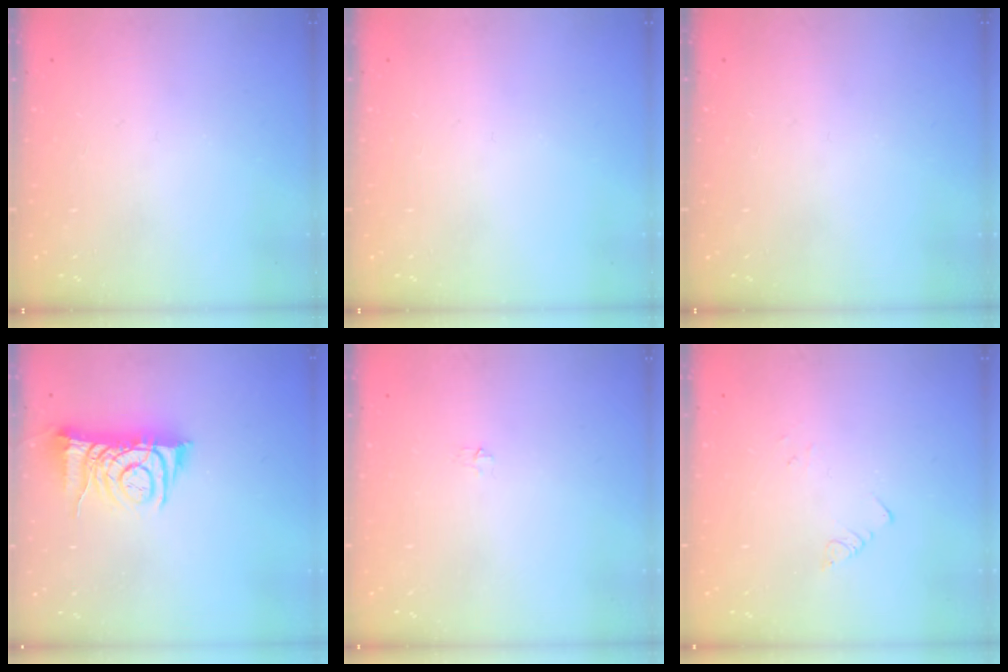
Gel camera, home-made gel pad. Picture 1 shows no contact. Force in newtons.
{"total": 0.0}
{"total": 0.0}
{"total": 8.8, "press": 8.8, "slide": 0.6}
{"total": 3.1, "press": 3.0, "slide": 0.4}
{"total": 1.3, "press": 1.2, "slide": 0.1}